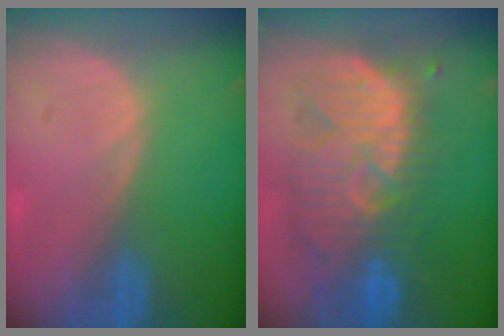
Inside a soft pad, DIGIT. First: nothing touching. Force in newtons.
{"total": 11.5, "press": 10.9, "slide": 3.7}